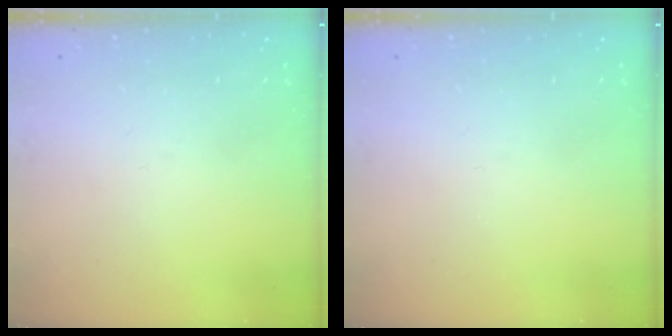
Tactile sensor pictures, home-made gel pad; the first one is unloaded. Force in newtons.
{"total": 0.0}